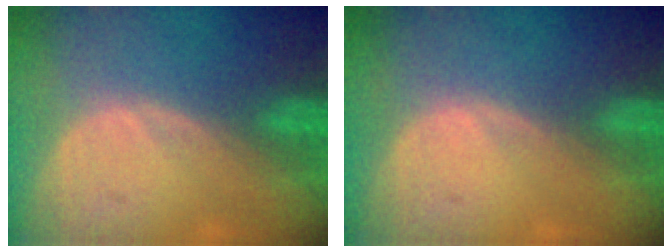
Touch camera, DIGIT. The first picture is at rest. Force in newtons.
{"total": 0.0}